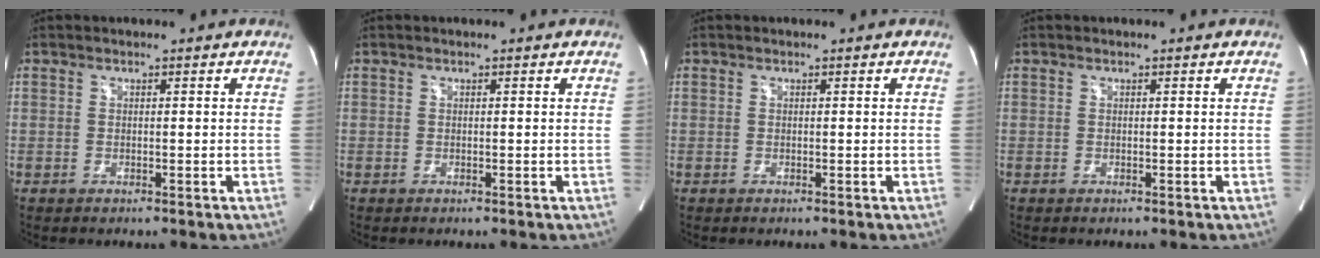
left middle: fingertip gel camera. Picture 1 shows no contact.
{"total": 0.0}
{"total": 0.0}
{"total": 0.0}